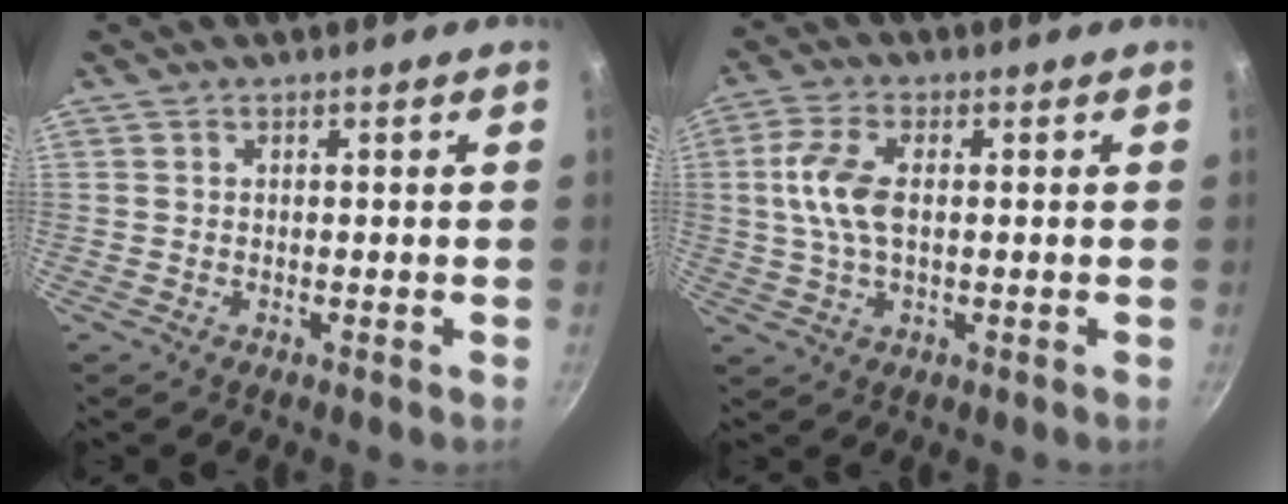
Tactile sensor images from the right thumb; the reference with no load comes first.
{"total": 8.3, "force": [0.8, 4.3, 7.0], "torque": [-0.145, 0.010, 0.009]}